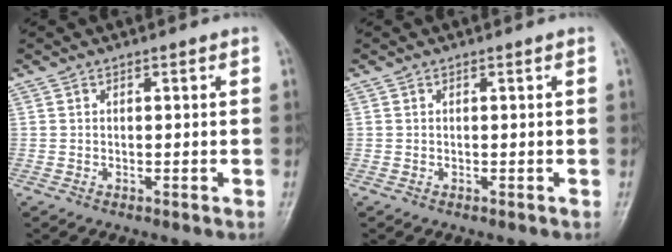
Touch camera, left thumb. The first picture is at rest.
{"total": 0.0}